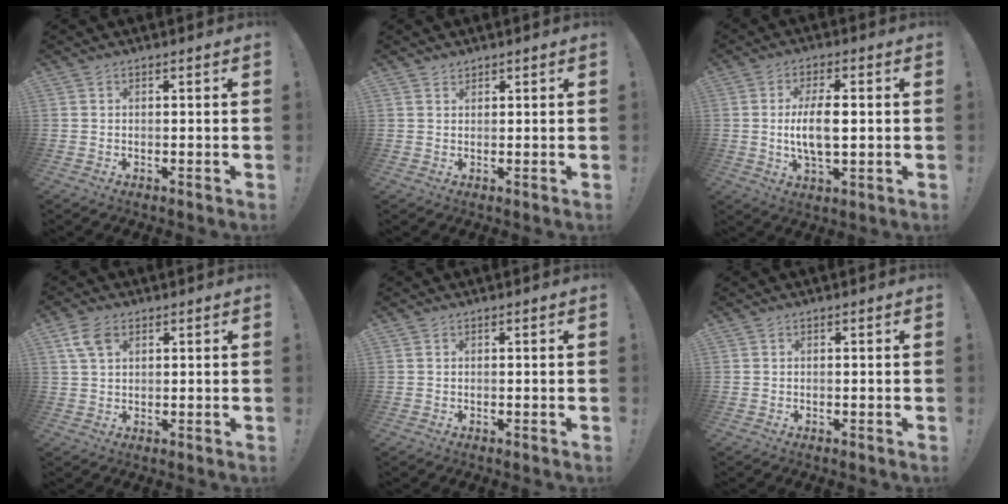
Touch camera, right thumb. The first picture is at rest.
{"total": 1.4, "force": [1.2, 0.6, 0.1], "torque": [0.006, -0.006, 0.023]}
{"total": 9.4, "force": [0.1, 3.4, 8.8], "torque": [-0.157, -0.012, -0.006]}
{"total": 6.4, "force": [2.9, 3.9, 4.2], "torque": [-0.074, 0.000, 0.058]}
{"total": 0.0}
{"total": 0.0}